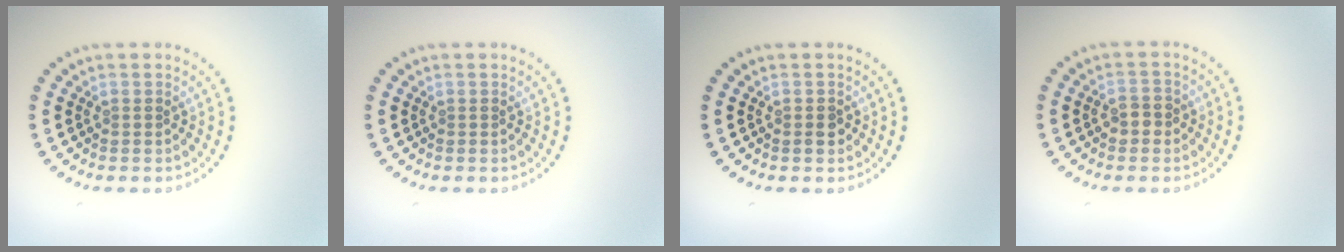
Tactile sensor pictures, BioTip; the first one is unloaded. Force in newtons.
{"total": 0.0}
{"total": 1.2, "press": 1.1, "slide": 0.4}
{"total": 1.6, "press": 1.6, "slide": 0.3}